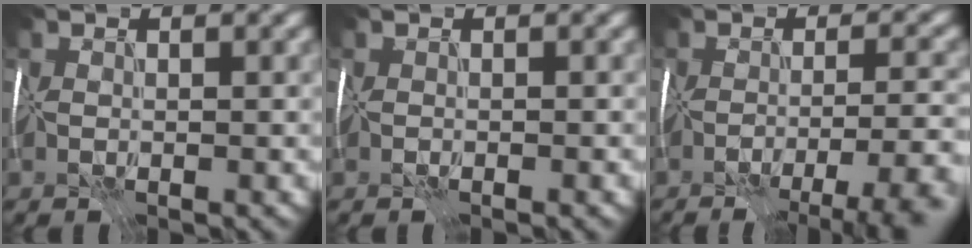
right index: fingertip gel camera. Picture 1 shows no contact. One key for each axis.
{"total": 0.6, "fx": -0.3, "fy": -0.4, "fz": -0.3, "tx": 0.008, "ty": -0.005, "tz": -0.007}
{"total": 7.3, "fx": -5.4, "fy": 0.6, "fz": 4.9, "tx": -0.066, "ty": -0.012, "tz": -0.070}